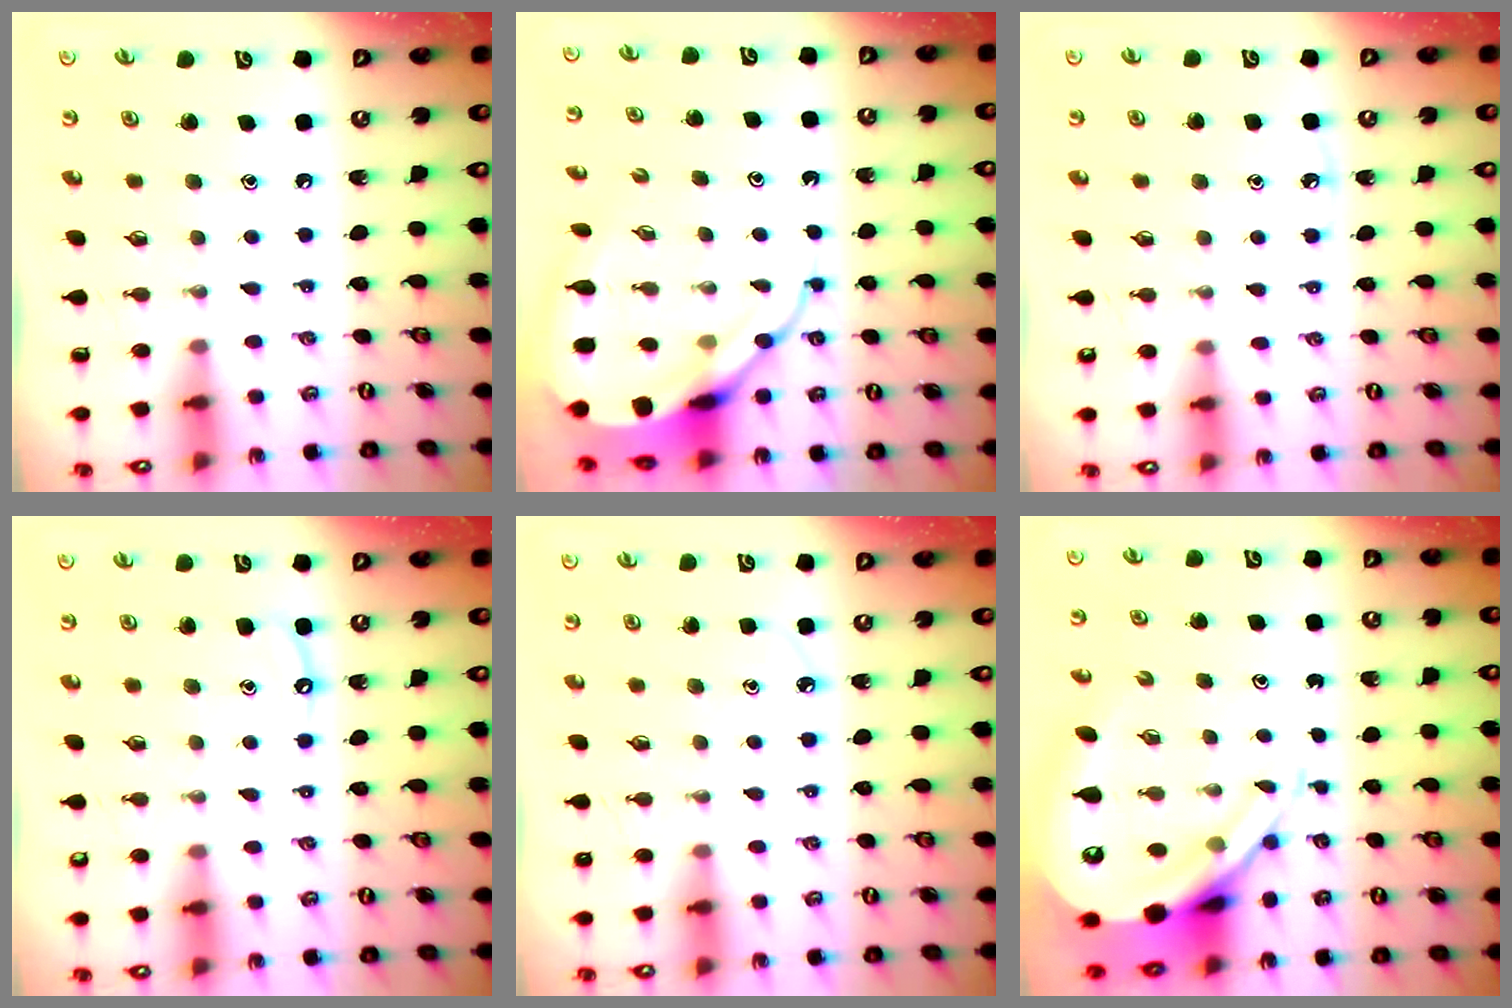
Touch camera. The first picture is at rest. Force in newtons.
{"total": 12.1, "press": 12.0, "slide": 1.1}
{"total": 3.4, "press": 3.4, "slide": 0.5}
{"total": 5.2, "press": 5.2, "slide": 0.5}
{"total": 4.4, "press": 4.4, "slide": 0.5}
{"total": 12.0, "press": 11.9, "slide": 1.3}